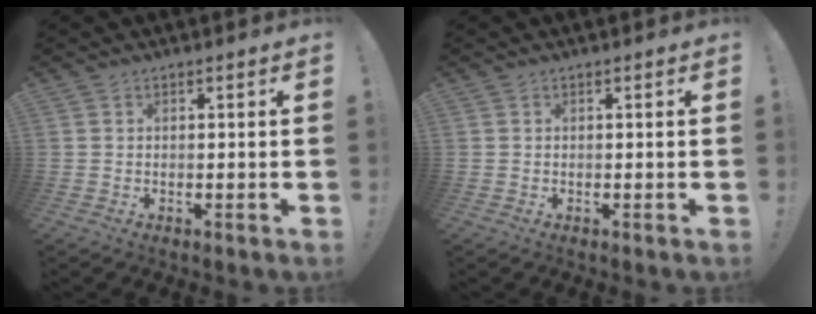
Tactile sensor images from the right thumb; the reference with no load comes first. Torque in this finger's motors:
{"motor_torque": [0.00, 0.00, 0.12, -0.06, 0.00]}